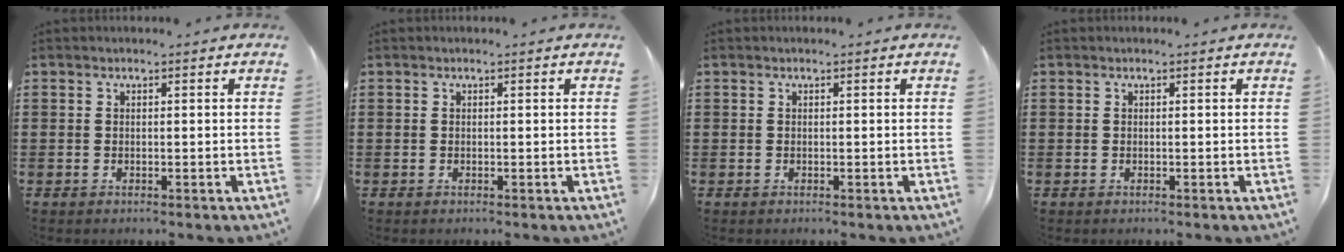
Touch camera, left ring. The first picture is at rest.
{"total": 0.0}
{"total": 0.0}
{"total": 0.0}